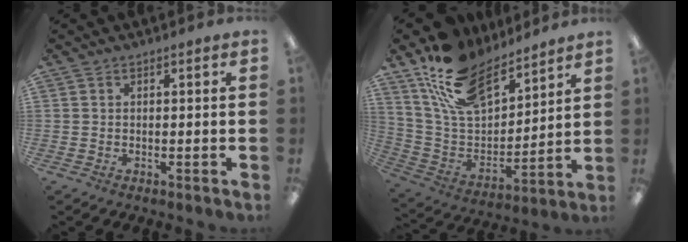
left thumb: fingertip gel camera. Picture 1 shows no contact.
{"total": 19.4, "force": [14.5, 9.4, 8.9], "torque": [-0.189, -0.078, 0.270]}